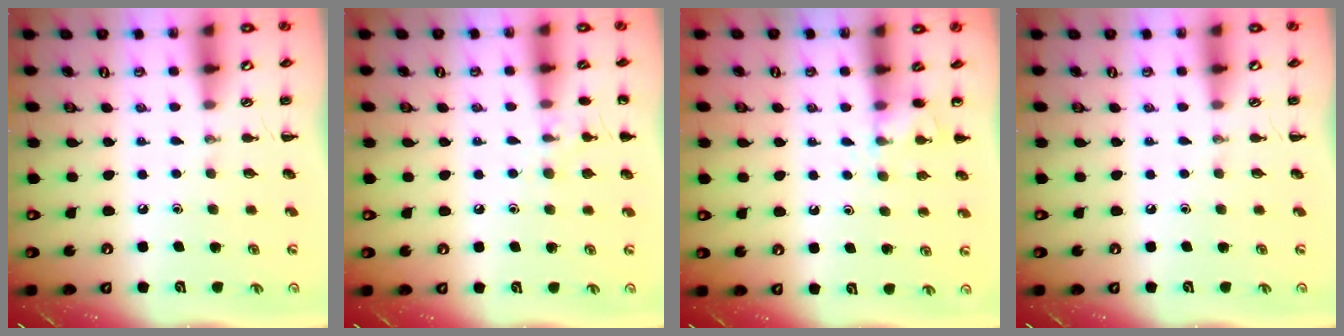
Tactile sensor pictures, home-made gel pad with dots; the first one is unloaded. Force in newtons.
{"total": 8.1, "press": 7.8, "slide": 2.3}
{"total": 6.1, "press": 5.9, "slide": 1.6}
{"total": 0.0}